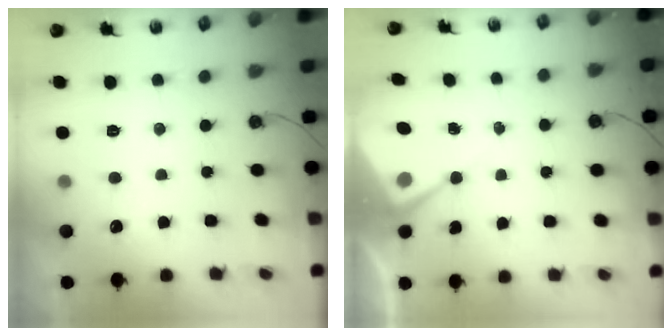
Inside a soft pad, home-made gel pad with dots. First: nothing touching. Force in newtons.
{"total": 6.6, "press": 6.6, "slide": 0.4}